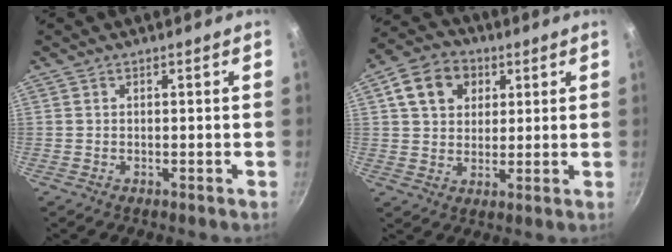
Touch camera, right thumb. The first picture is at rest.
{"total": 10.3, "force": [3.7, 8.0, 5.3], "torque": [-0.068, 0.005, 0.052]}